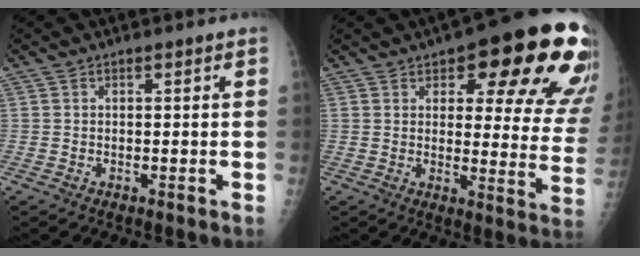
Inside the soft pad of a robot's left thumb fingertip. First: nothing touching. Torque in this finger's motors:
{"motor_torque": [0.45, 0.74, 0.32, -0.19, 0.11]}